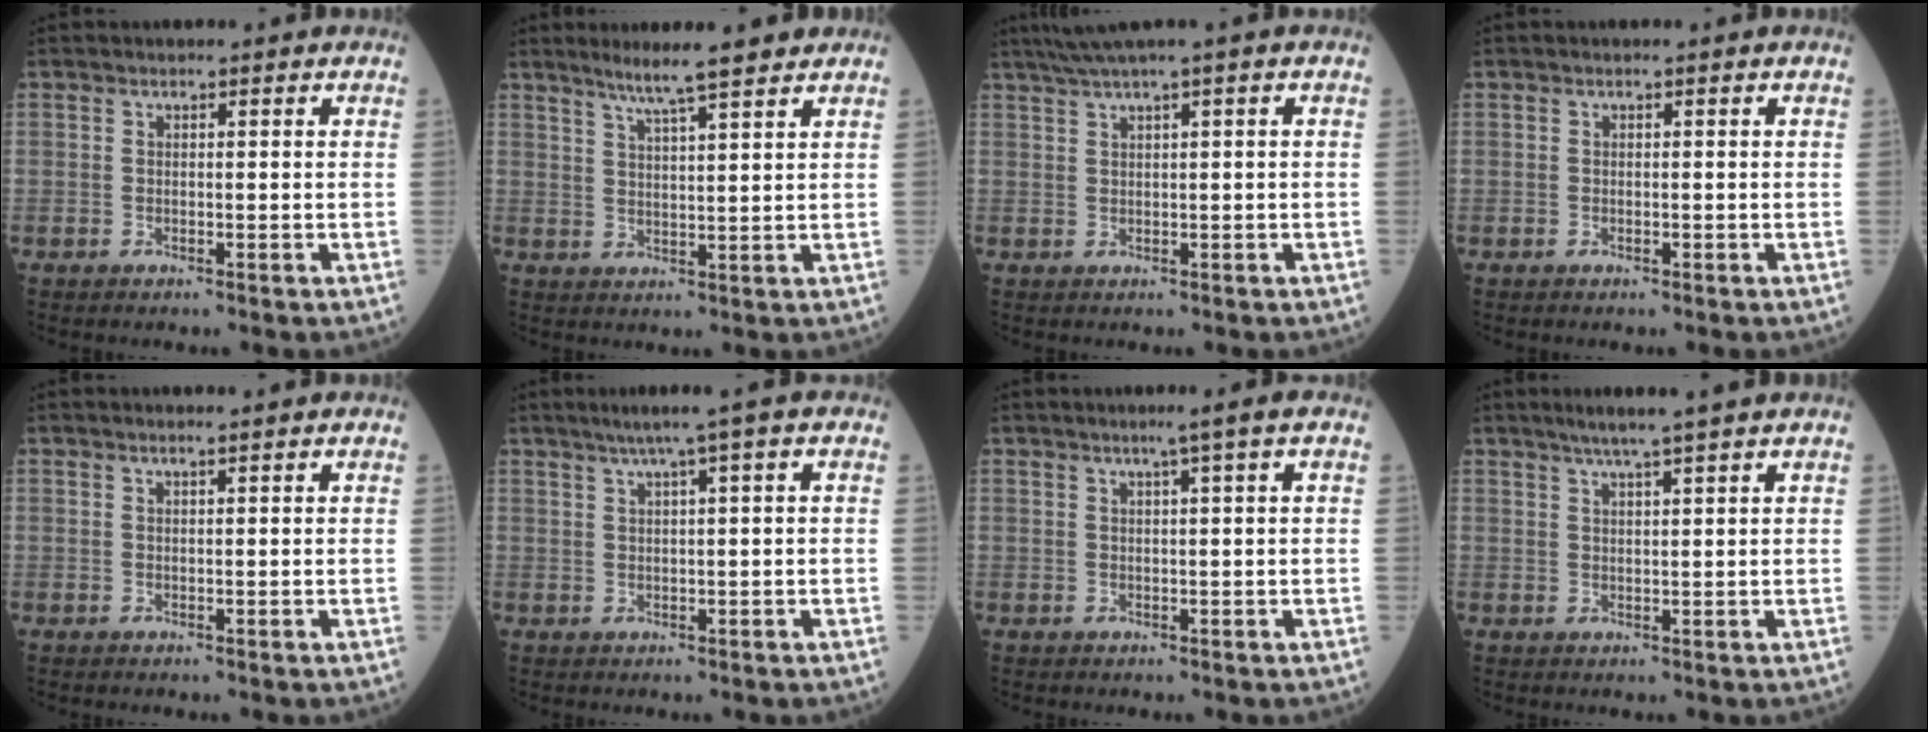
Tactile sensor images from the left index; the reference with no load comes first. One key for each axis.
{"total": 7.6, "fx": 5.9, "fy": -0.1, "fz": 4.7, "tx": -0.076, "ty": 0.010, "tz": 0.096}
{"total": 3.8, "fx": 2.3, "fy": -0.7, "fz": 3.0, "tx": -0.063, "ty": 0.016, "tz": 0.048}
{"total": 0.0}
{"total": 0.6, "fx": 0.4, "fy": -0.2, "fz": 0.4, "tx": -0.017, "ty": -0.006, "tz": 0.015}
{"total": 4.9, "fx": 2.5, "fy": -0.5, "fz": 4.2, "tx": -0.071, "ty": 0.016, "tz": 0.044}
{"total": 2.4, "fx": 1.1, "fy": -0.8, "fz": 2.0, "tx": -0.033, "ty": -0.002, "tz": 0.021}
{"total": 4.5, "fx": 3.3, "fy": -1.1, "fz": 2.8, "tx": -0.046, "ty": 0.004, "tz": 0.059}